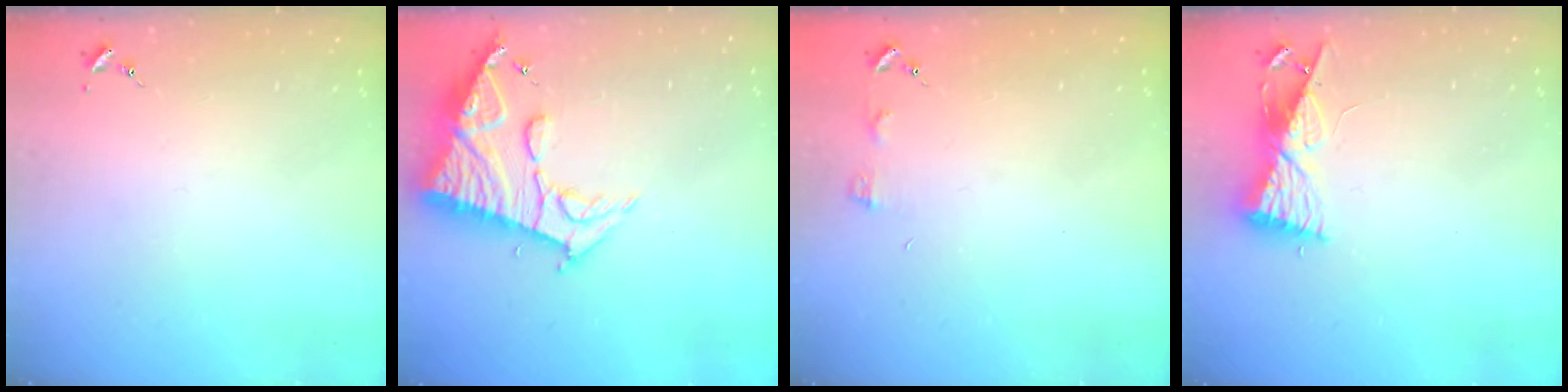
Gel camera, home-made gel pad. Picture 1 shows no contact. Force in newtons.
{"total": 16.0, "press": 15.9, "slide": 1.6}
{"total": 3.3, "press": 3.3, "slide": 0.4}
{"total": 8.5, "press": 8.5, "slide": 0.7}